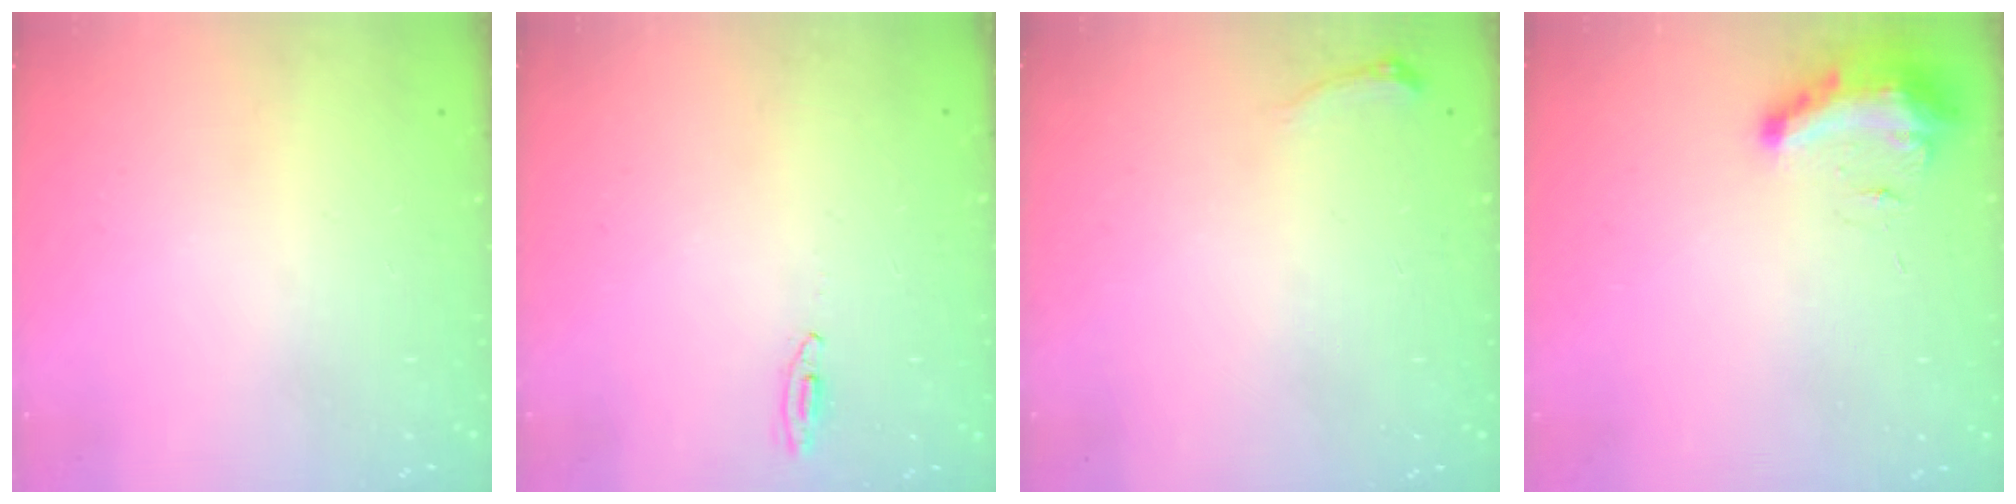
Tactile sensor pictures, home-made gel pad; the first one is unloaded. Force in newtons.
{"total": 2.7, "press": 2.5, "slide": 1.0}
{"total": 4.5, "press": 4.3, "slide": 1.1}
{"total": 9.3, "press": 9.2, "slide": 0.9}